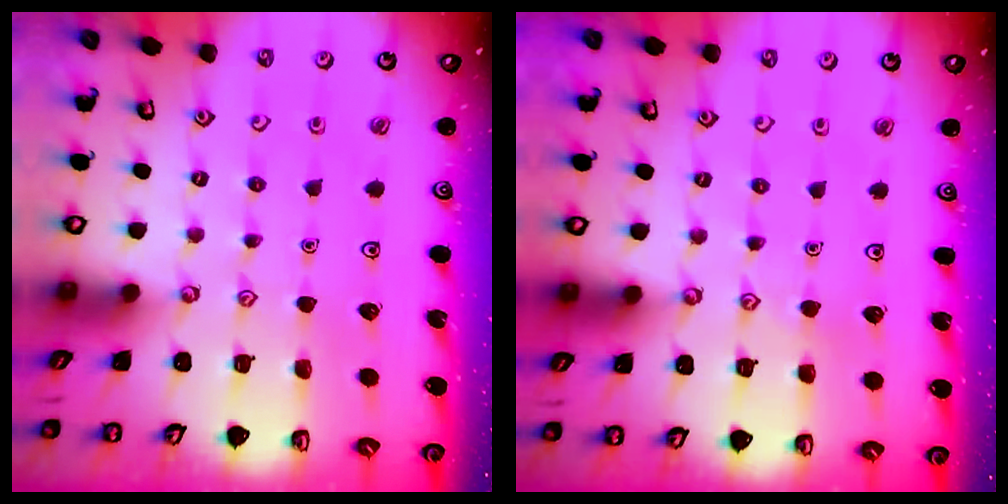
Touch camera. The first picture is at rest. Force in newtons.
{"total": 3.4, "press": 3.4, "slide": 0.3}